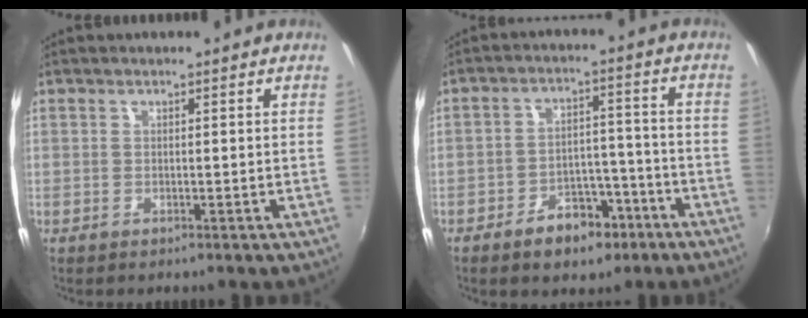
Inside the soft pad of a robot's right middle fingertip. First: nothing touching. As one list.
[{"total": 8.9, "force": [-5.8, 5.1, 4.5], "torque": [-0.089, 0.024, -0.074]}]